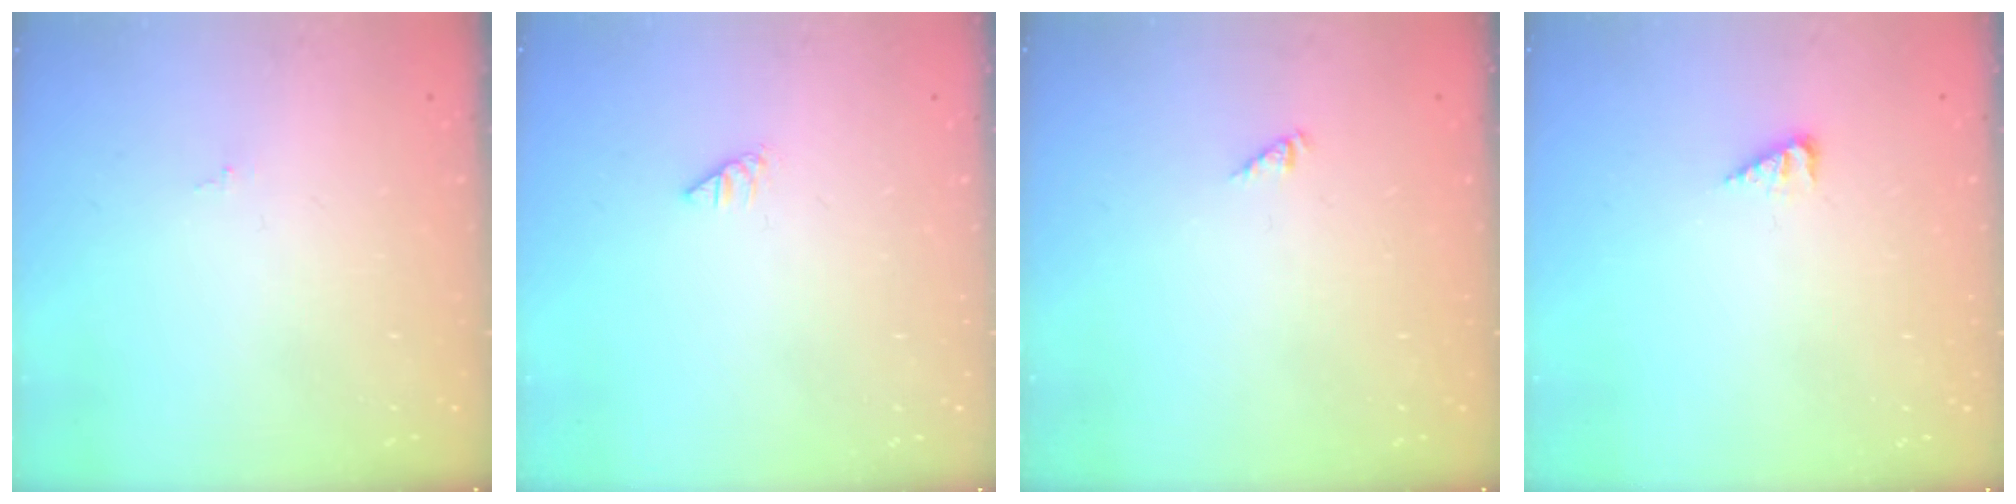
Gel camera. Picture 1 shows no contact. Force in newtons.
{"total": 0.0}
{"total": 0.0}
{"total": 2.4, "press": 2.4, "slide": 0.4}